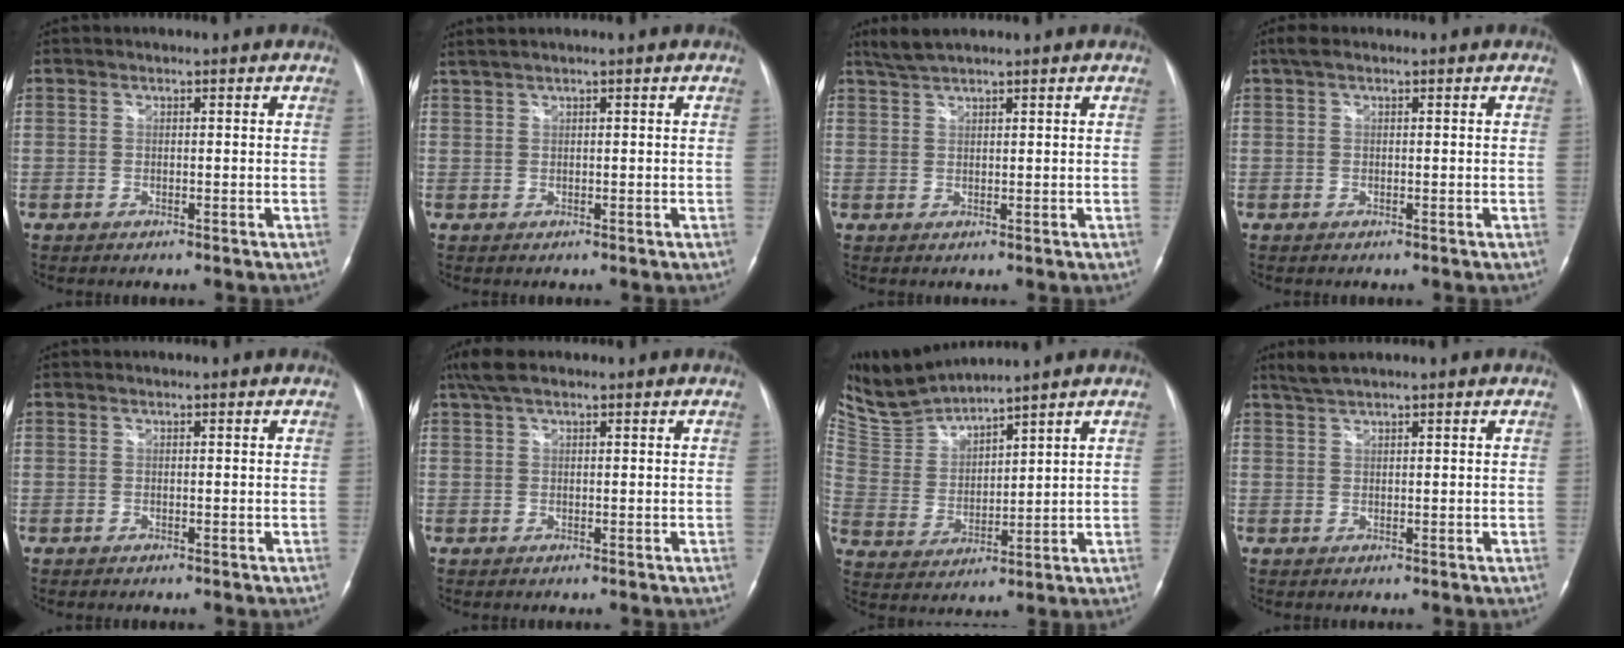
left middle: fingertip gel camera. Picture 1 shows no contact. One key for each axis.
{"total": 2.7, "fx": 2.1, "fy": -0.2, "fz": 1.6, "tx": -0.038, "ty": 0.024, "tz": 0.046}
{"total": 3.0, "fx": 2.7, "fy": 0.0, "fz": 1.3, "tx": -0.033, "ty": 0.010, "tz": 0.057}
{"total": 1.8, "fx": 1.1, "fy": 0.7, "fz": 1.2, "tx": -0.028, "ty": 0.024, "tz": 0.020}
{"total": 0.0}
{"total": 4.0, "fx": 2.9, "fy": 1.2, "fz": 2.5, "tx": -0.058, "ty": 0.026, "tz": 0.057}
{"total": 8.2, "fx": 8.2, "fy": -0.3, "fz": 0.9, "tx": -0.045, "ty": 0.008, "tz": 0.183}
{"total": 2.3, "fx": 2.1, "fy": -0.2, "fz": 1.0, "tx": -0.026, "ty": 0.010, "tz": 0.045}